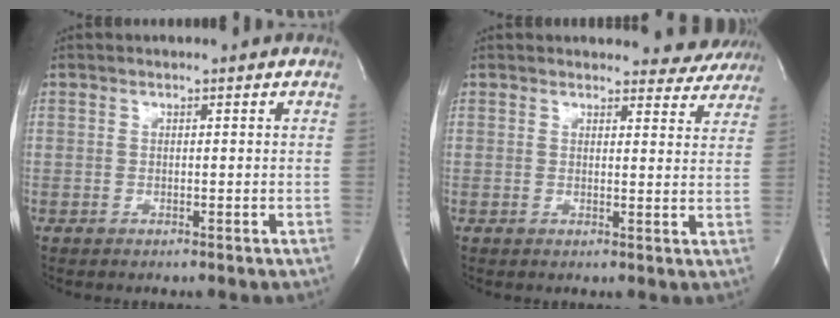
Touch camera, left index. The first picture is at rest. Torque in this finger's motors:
{"motor_torque": [0.17, -0.24, 0.24, 0.02]}